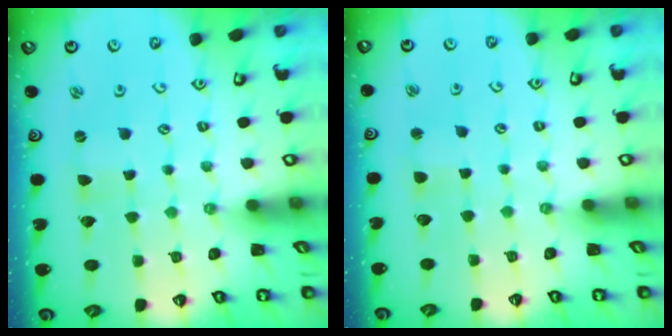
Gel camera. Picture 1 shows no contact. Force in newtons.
{"total": 3.0, "press": 3.0, "slide": 0.4}